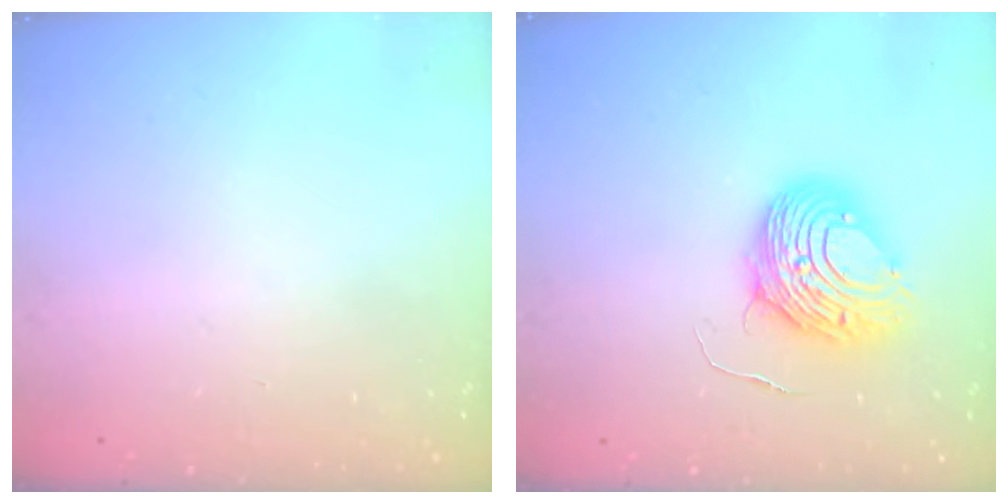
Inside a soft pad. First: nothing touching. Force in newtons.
{"total": 8.7, "press": 8.7, "slide": 0.9}